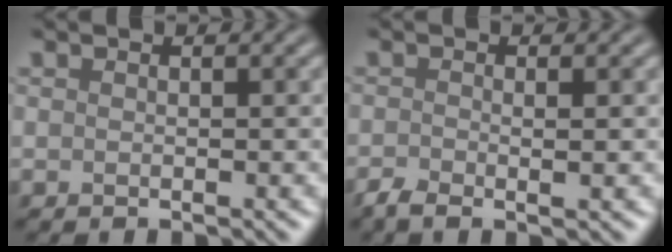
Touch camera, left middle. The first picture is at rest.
{"total": 1.9, "force": [-1.1, 0.4, 1.4], "torque": [-0.025, -0.007, -0.022]}